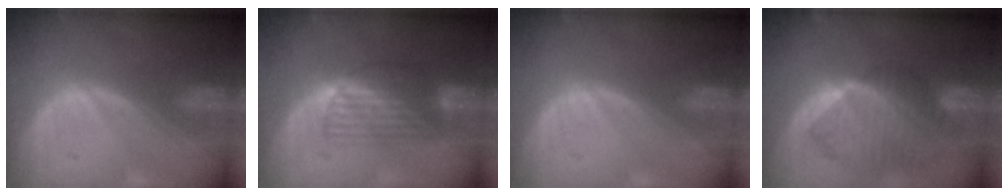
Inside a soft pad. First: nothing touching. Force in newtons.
{"total": 6.6, "press": 5.7, "slide": 3.3}
{"total": 0.0}
{"total": 10.3, "press": 9.0, "slide": 5.1}